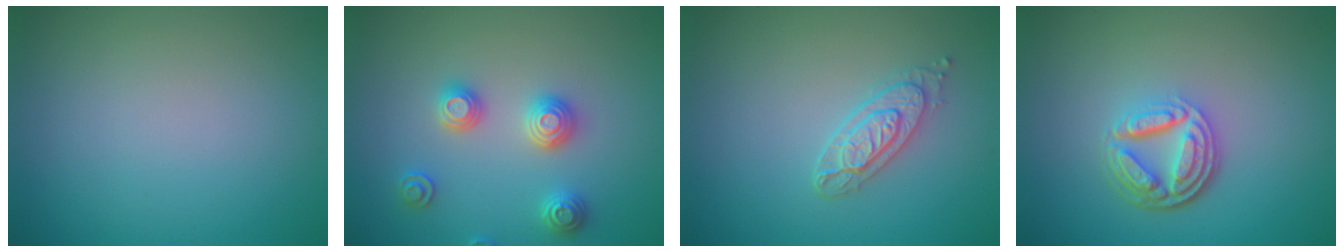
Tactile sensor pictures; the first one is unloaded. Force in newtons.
{"total": 2.9, "press": 2.9, "slide": 0.2}
{"total": 2.6, "press": 2.4, "slide": 1.1}
{"total": 4.8, "press": 3.6, "slide": 3.2}